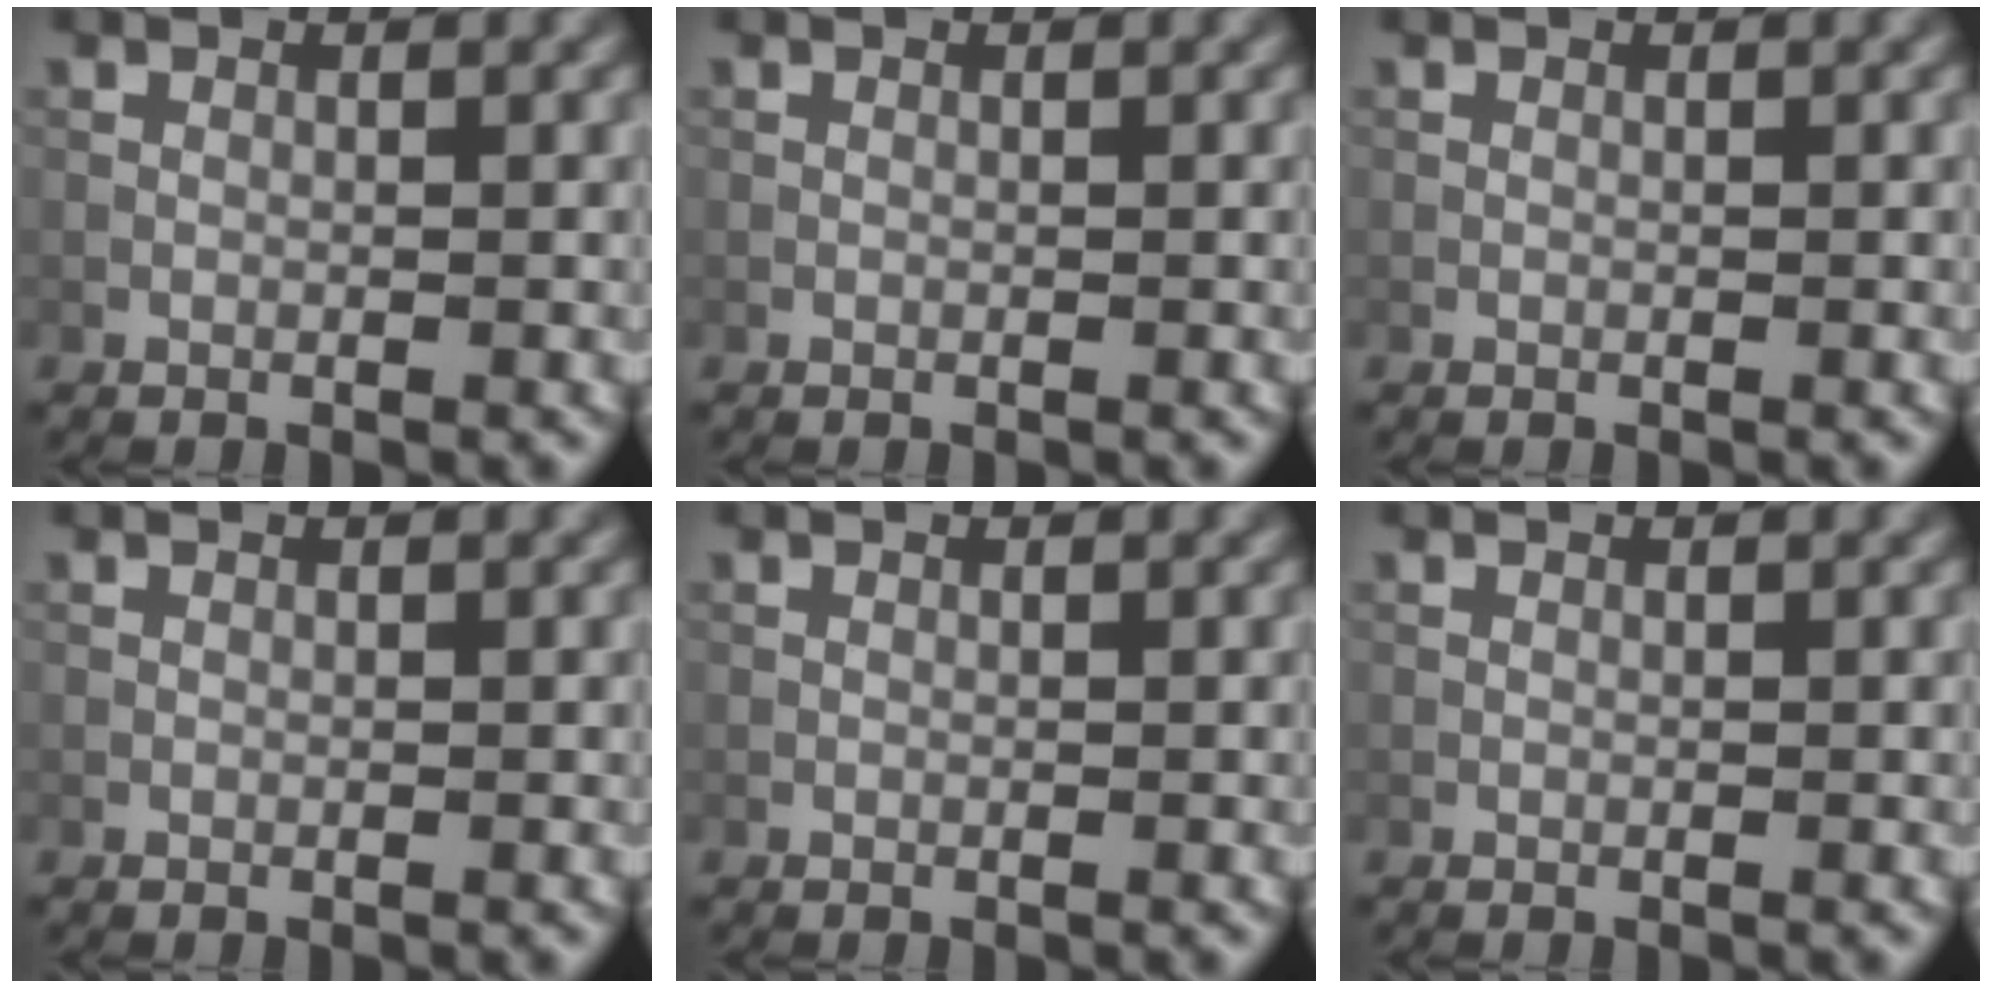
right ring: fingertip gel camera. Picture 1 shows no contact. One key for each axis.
{"total": 0.0}
{"total": 0.0}
{"total": 0.0}
{"total": 0.0}
{"total": 0.0}